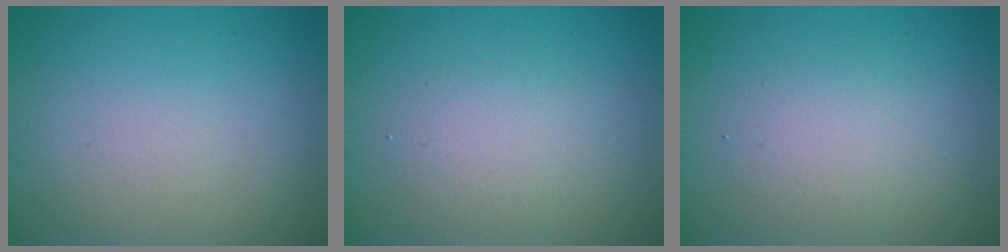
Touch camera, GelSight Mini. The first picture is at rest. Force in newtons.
{"total": 5.3, "press": 5.2, "slide": 0.2}
{"total": 2.2, "press": 2.1, "slide": 0.2}